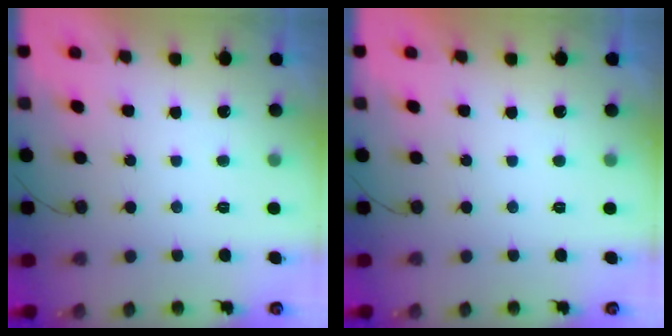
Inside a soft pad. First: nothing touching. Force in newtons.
{"total": 0.0}